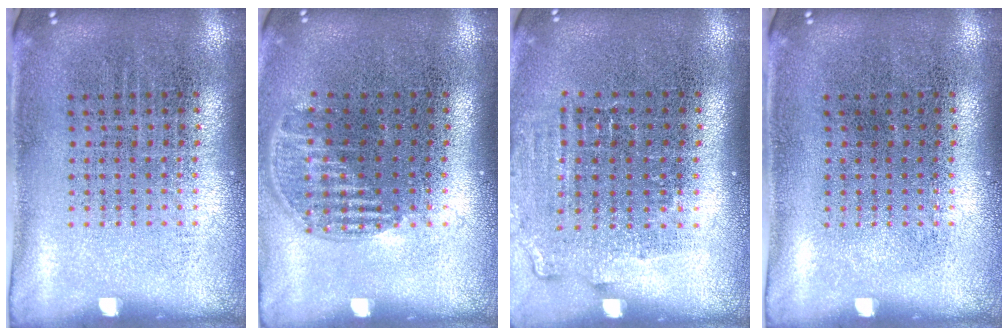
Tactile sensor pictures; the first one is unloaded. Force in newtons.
{"total": 1.1, "press": 1.0, "slide": 0.5}
{"total": 1.3, "press": 1.1, "slide": 0.6}
{"total": 0.0}